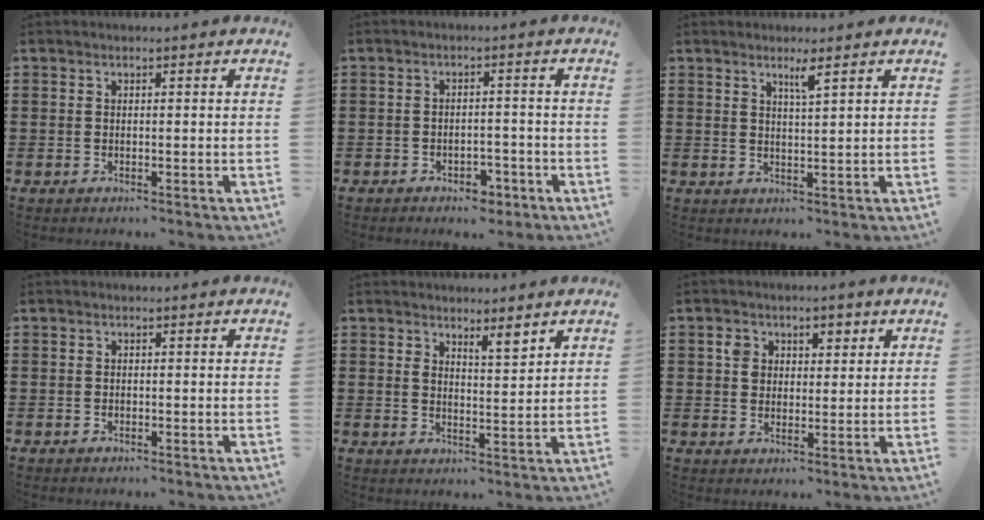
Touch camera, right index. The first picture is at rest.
{"total": 2.5, "force": [-2.1, 1.1, 0.7], "torque": [-0.017, 0.003, -0.042]}
{"total": 2.5, "force": [1.7, -0.1, 1.8], "torque": [-0.029, -0.005, 0.027]}
{"total": 0.0}
{"total": 3.1, "force": [2.8, 0.6, 1.3], "torque": [-0.023, -0.005, 0.050]}
{"total": 3.8, "force": [1.3, 3.3, 1.4], "torque": [-0.036, 0.011, 0.020]}